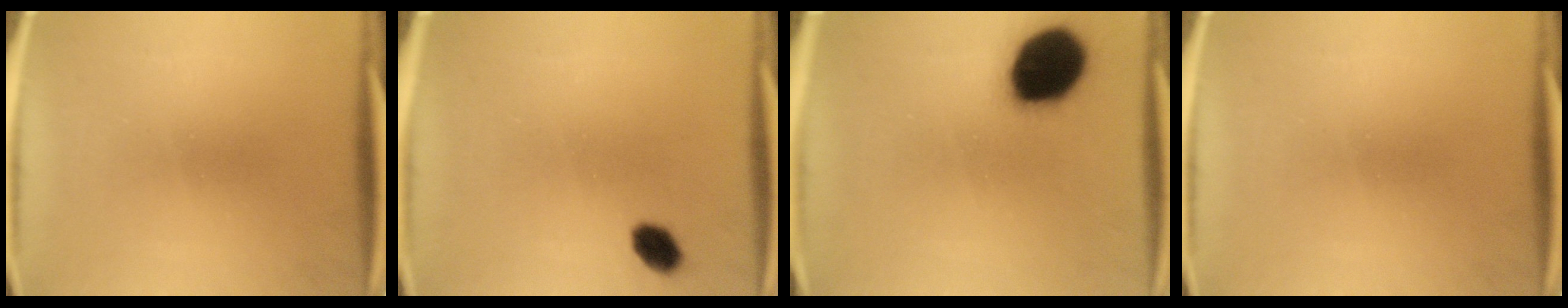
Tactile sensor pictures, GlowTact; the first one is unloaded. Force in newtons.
{"total": 3.8}
{"total": 19.1}
{"total": 0.0}